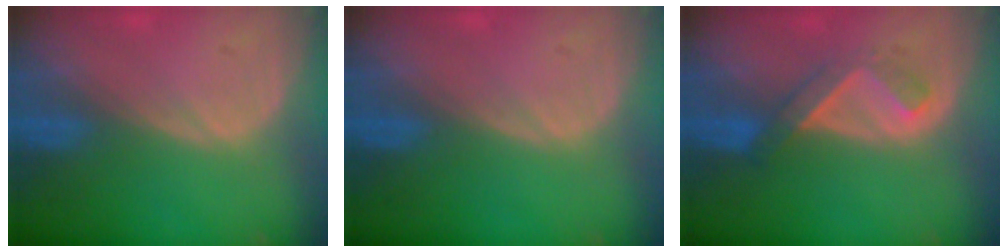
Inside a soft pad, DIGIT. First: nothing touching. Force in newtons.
{"total": 0.0}
{"total": 5.1, "press": 4.4, "slide": 2.6}